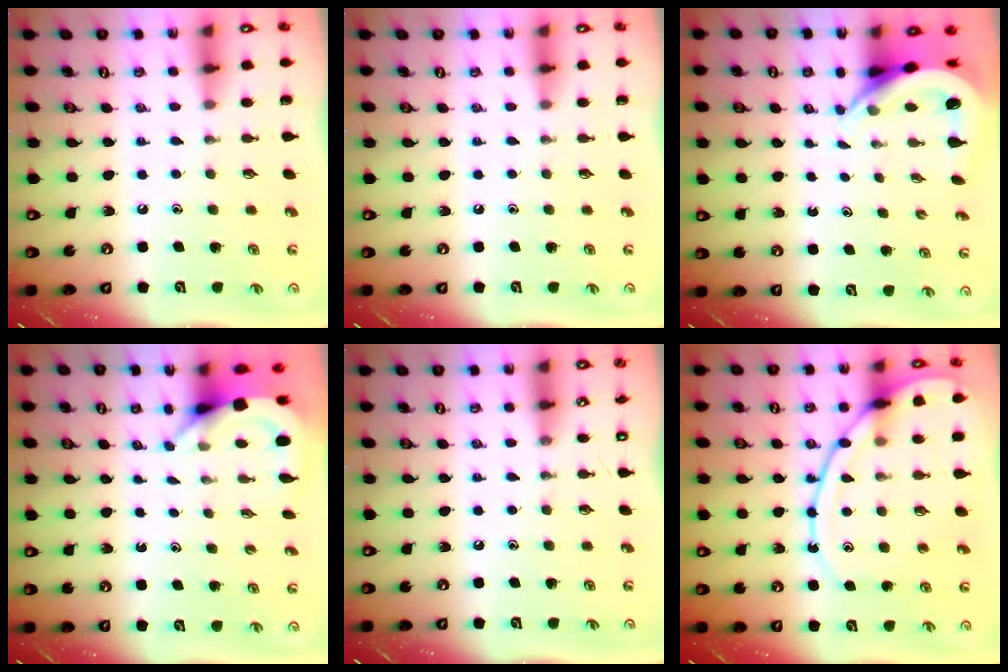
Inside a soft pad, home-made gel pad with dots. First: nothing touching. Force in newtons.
{"total": 0.0}
{"total": 4.9, "press": 4.8, "slide": 0.8}
{"total": 3.5, "press": 3.5, "slide": 0.2}
{"total": 0.0}
{"total": 12.8, "press": 12.8, "slide": 1.0}